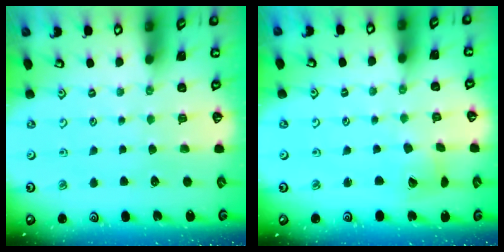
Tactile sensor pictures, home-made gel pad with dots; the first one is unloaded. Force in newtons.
{"total": 5.7, "press": 5.7, "slide": 0.6}